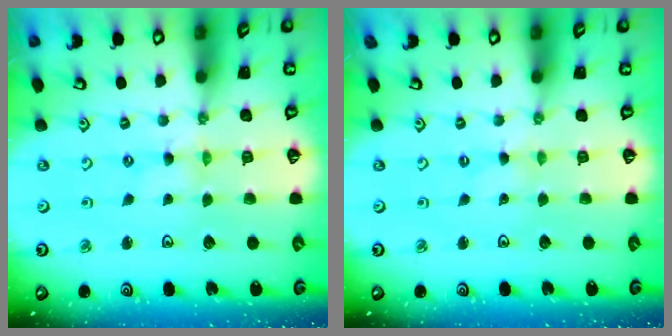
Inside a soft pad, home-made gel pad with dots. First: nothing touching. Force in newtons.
{"total": 0.0}